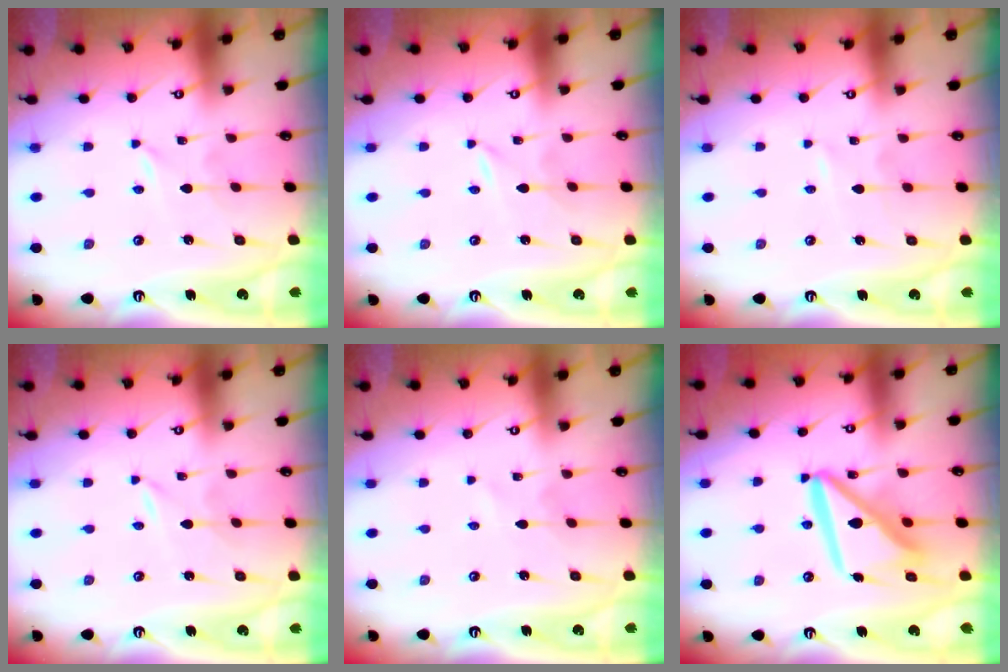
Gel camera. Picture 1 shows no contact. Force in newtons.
{"total": 0.0}
{"total": 1.1, "press": 1.1, "slide": 0.1}
{"total": 0.0}
{"total": 2.2, "press": 2.2, "slide": 0.2}
{"total": 14.2, "press": 14.1, "slide": 1.6}